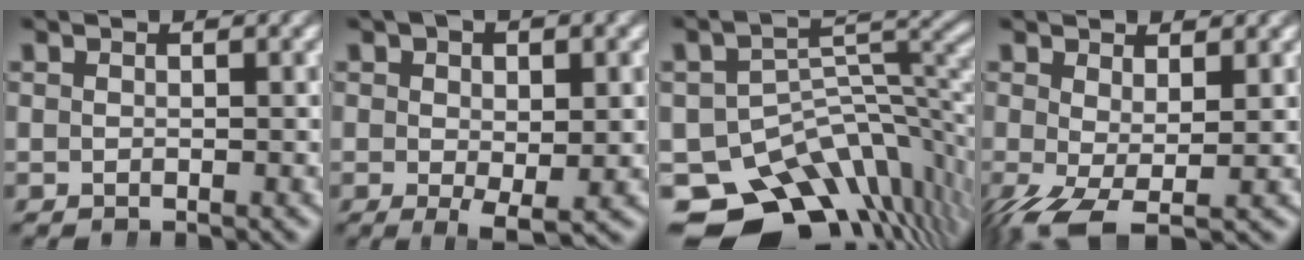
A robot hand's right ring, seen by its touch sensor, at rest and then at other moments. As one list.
[{"total": 3.3, "force": [-0.5, 1.3, 3.0], "torque": [-0.050, -0.016, 0.000]}, {"total": 16.8, "force": [-10.3, 10.5, 8.2], "torque": [-0.123, -0.048, -0.151]}, {"total": 4.2, "force": [-2.0, 1.7, 3.3], "torque": [-0.071, -0.042, -0.010]}]